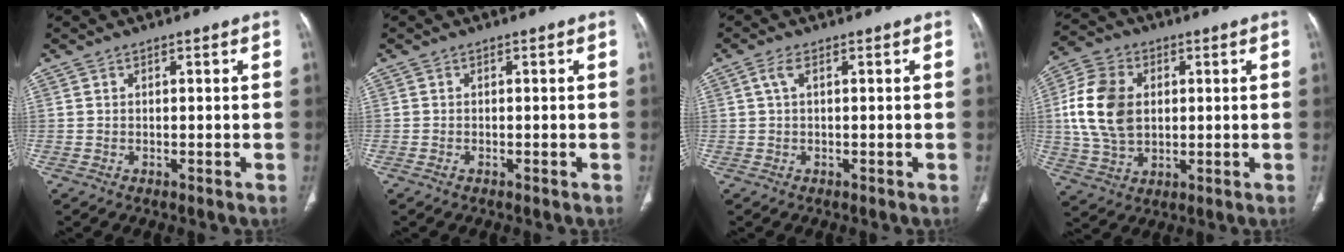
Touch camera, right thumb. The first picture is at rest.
{"total": 0.5, "force": [-0.3, 0.3, 0.3], "torque": [-0.008, 0.002, -0.005]}
{"total": 1.8, "force": [0.5, 0.6, 1.6], "torque": [-0.045, 0.009, 0.011]}
{"total": 13.7, "force": [1.8, 9.7, 9.5], "torque": [-0.175, 0.002, 0.035]}